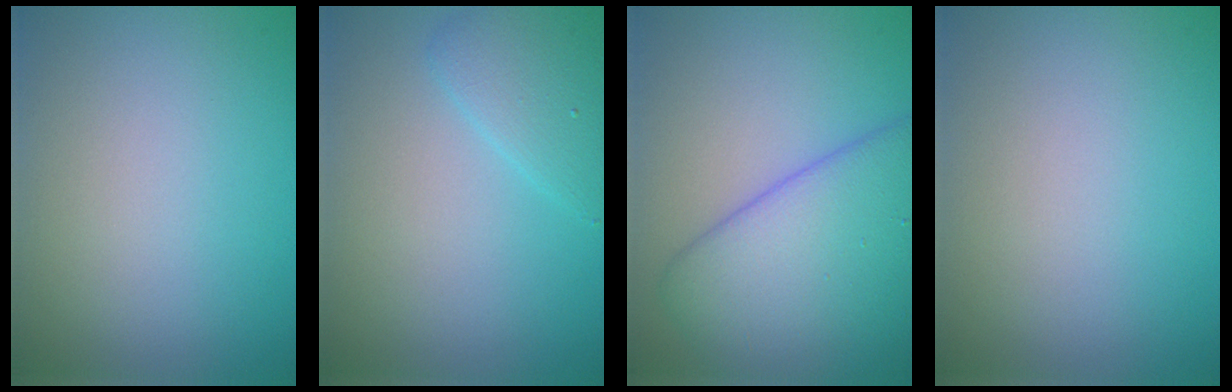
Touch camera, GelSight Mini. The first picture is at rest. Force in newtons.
{"total": 2.7, "press": 2.7, "slide": 0.2}
{"total": 8.5, "press": 8.5, "slide": 0.4}
{"total": 0.0}